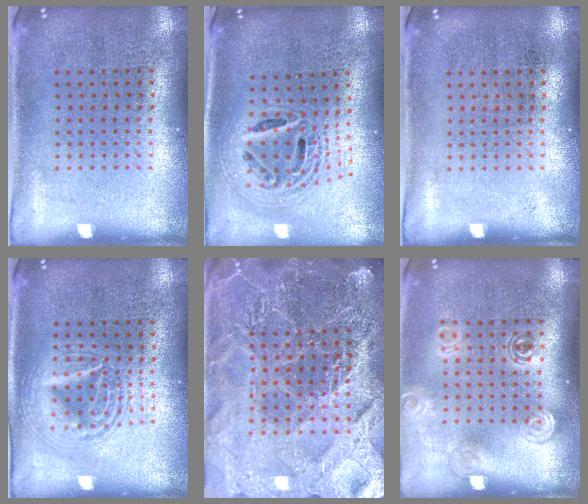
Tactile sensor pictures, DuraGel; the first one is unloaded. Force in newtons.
{"total": 2.2, "press": 1.6, "slide": 1.4}
{"total": 0.0}
{"total": 2.6, "press": 2.6, "slide": 0.3}
{"total": 5.6, "press": 5.0, "slide": 2.6}
{"total": 1.5, "press": 1.3, "slide": 0.9}